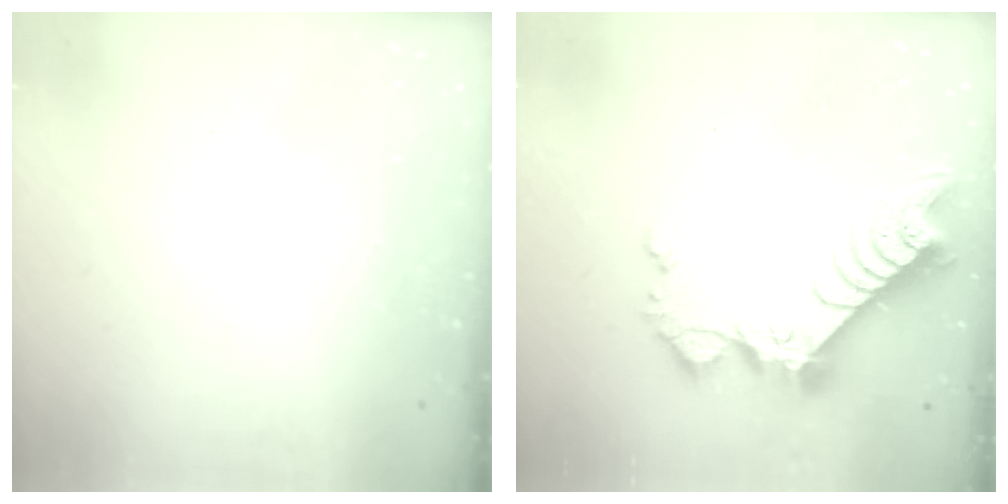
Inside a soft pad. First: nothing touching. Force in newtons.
{"total": 10.3, "press": 10.3, "slide": 0.8}